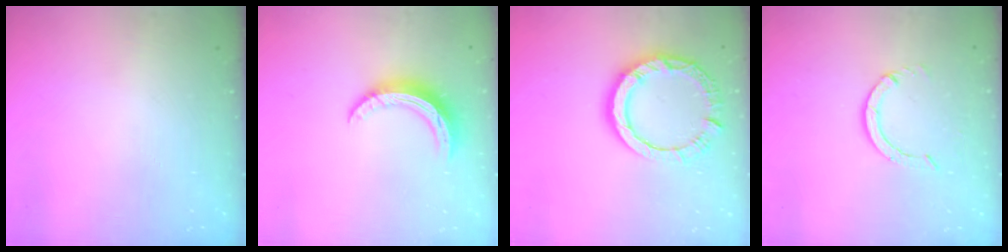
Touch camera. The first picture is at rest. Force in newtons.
{"total": 9.9, "press": 9.9, "slide": 0.5}
{"total": 13.2, "press": 13.1, "slide": 1.6}
{"total": 3.6, "press": 3.6, "slide": 0.3}